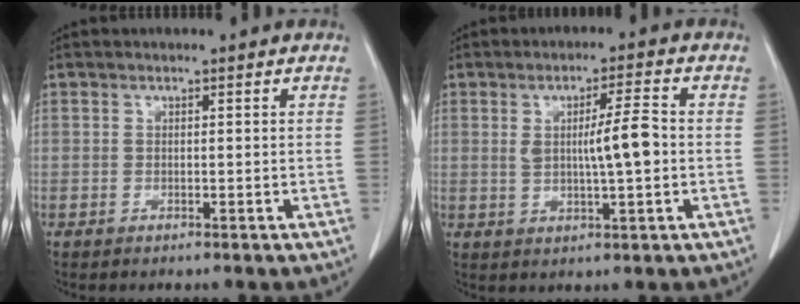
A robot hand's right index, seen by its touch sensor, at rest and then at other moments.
{"total": 6.3, "force": [0.2, 0.6, 6.3], "torque": [-0.105, 0.004, 0.005]}